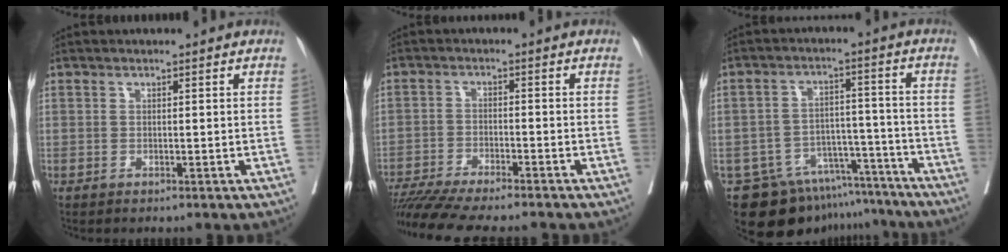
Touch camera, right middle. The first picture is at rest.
{"total": 15.2, "force": [-13.3, 1.2, 7.2], "torque": [-0.119, -0.024, -0.206]}
{"total": 14.5, "force": [-12.2, 7.2, 3.3], "torque": [-0.049, 0.036, -0.170]}